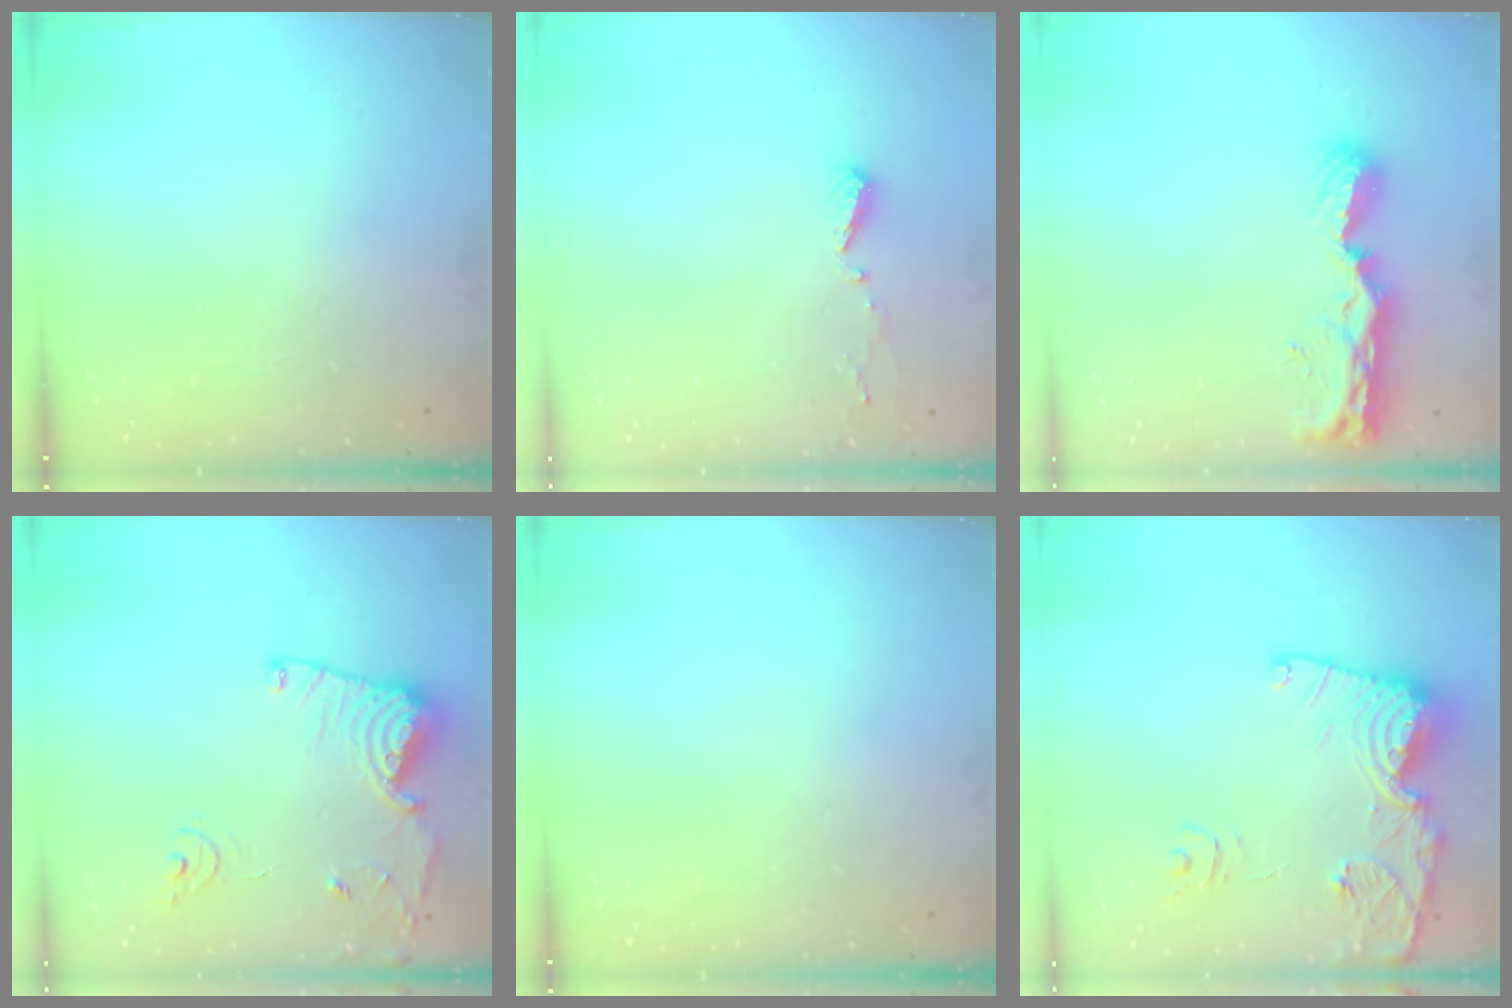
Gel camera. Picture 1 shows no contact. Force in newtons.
{"total": 4.0, "press": 4.0, "slide": 0.4}
{"total": 9.4, "press": 9.3, "slide": 1.2}
{"total": 13.4, "press": 13.4, "slide": 1.5}
{"total": 0.0}
{"total": 16.2, "press": 16.2, "slide": 1.6}